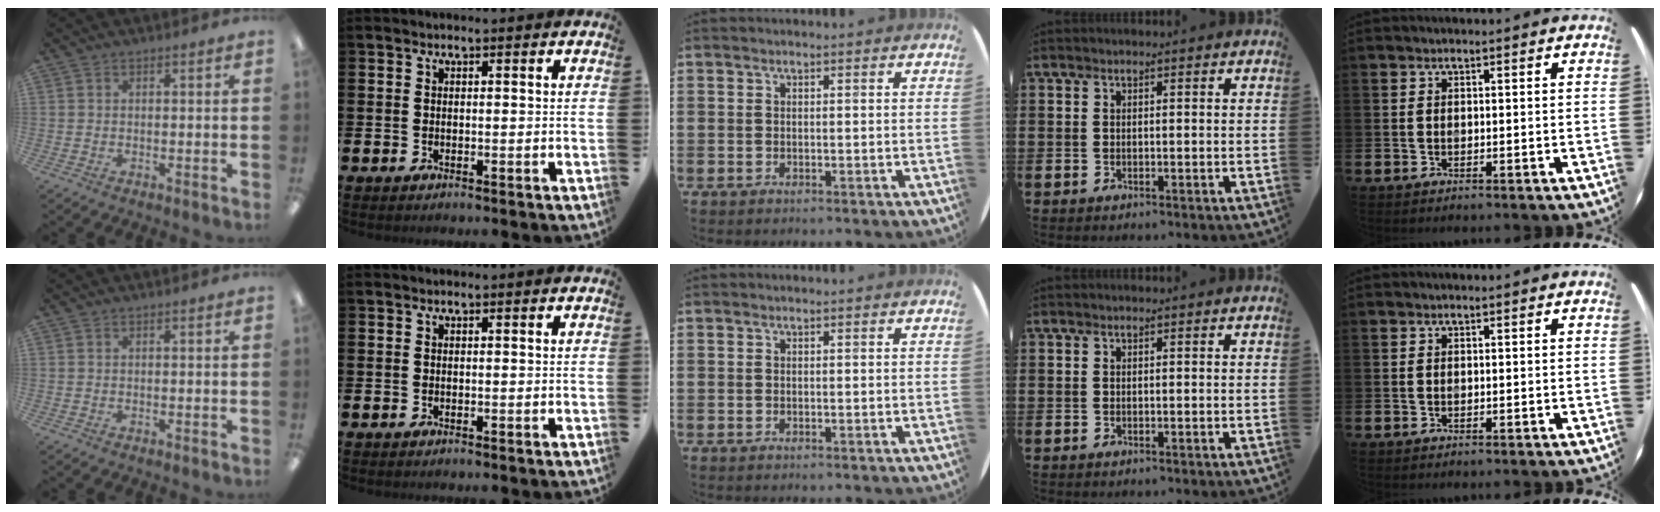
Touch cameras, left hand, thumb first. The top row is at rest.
{}